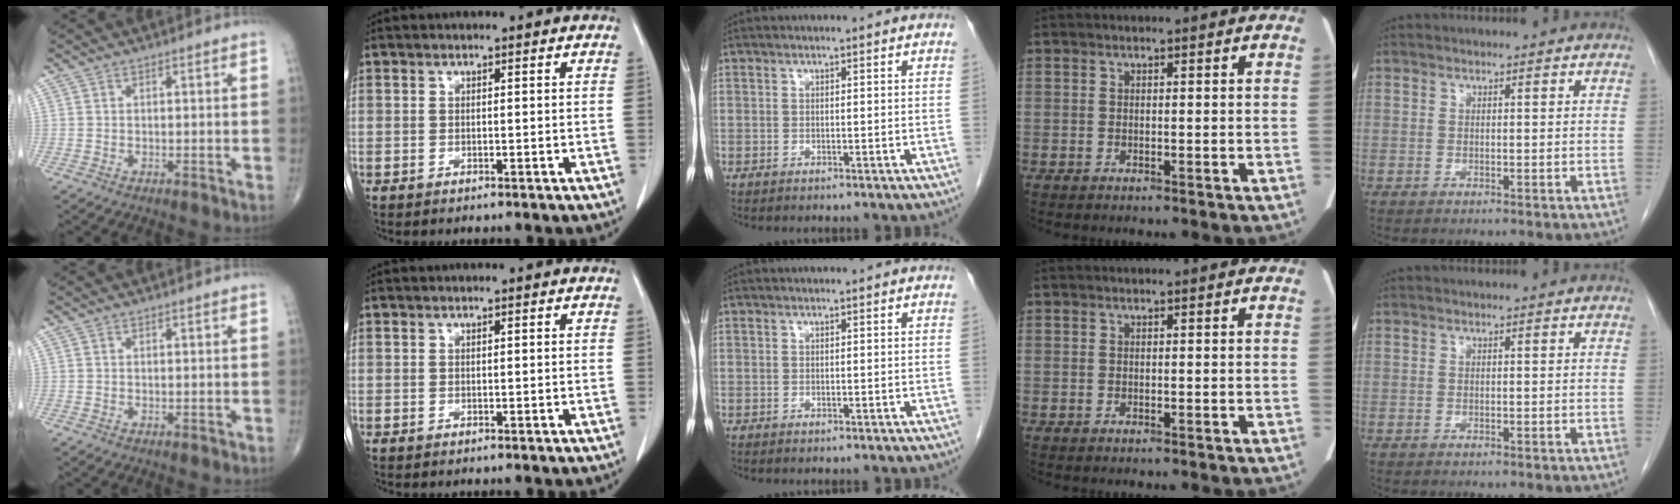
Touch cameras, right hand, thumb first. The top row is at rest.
{}